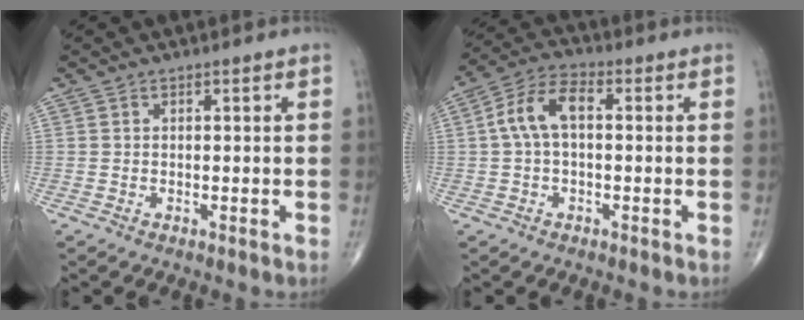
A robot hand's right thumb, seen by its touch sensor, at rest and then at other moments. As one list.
[{"total": 8.0, "force": [0.6, 4.3, 6.7], "torque": [-0.135, 0.029, 0.005]}]